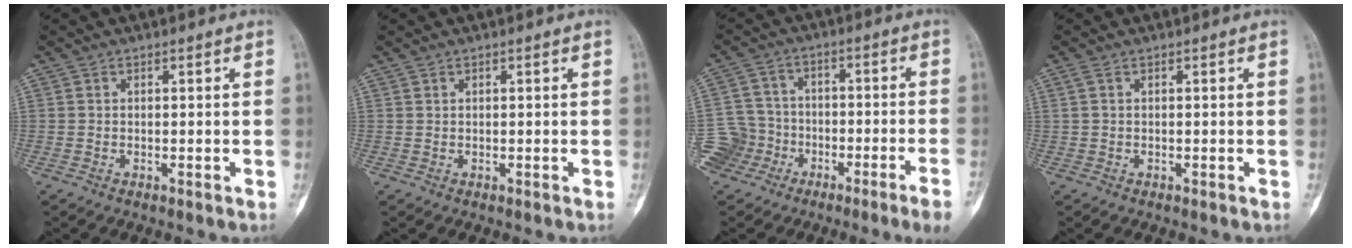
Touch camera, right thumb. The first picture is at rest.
{"total": 0.0}
{"total": 9.2, "force": [-7.0, 5.0, 3.3], "torque": [-0.038, 0.068, -0.130]}
{"total": 1.0, "force": [0.5, 0.3, 0.9], "torque": [-0.032, 0.009, 0.014]}